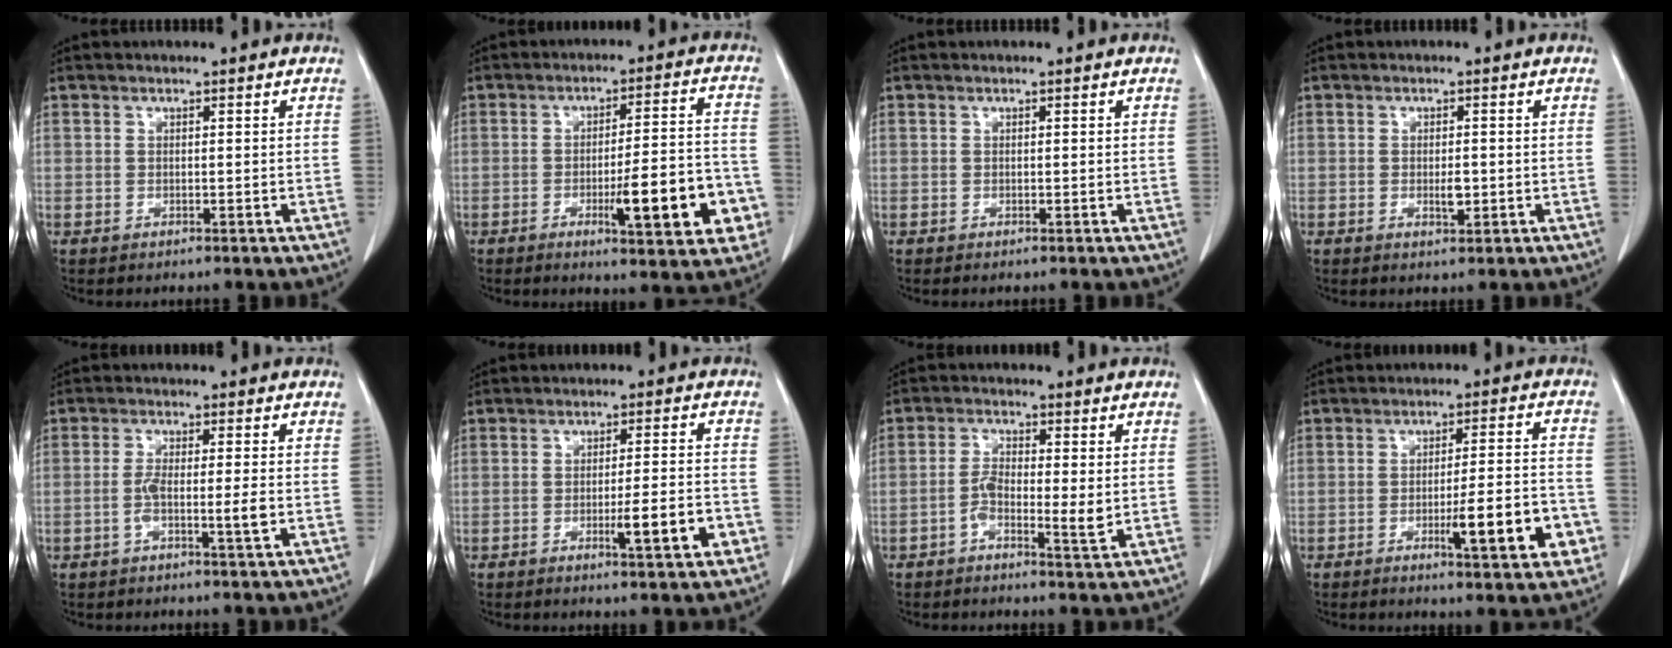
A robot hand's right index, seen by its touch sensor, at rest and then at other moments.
{"total": 13.1, "force": [-4.3, 2.5, 12.1], "torque": [-0.163, 0.008, -0.056]}
{"total": 0.0}
{"total": 2.1, "force": [-0.4, 0.8, 1.9], "torque": [-0.036, -0.001, -0.002]}
{"total": 4.2, "force": [-1.2, 0.0, 4.0], "torque": [-0.079, -0.003, -0.021]}
{"total": 6.6, "force": [-2.5, 0.5, 6.1], "torque": [-0.092, -0.003, -0.032]}
{"total": 5.1, "force": [-0.9, 1.3, 4.8], "torque": [-0.093, 0.000, -0.016]}
{"total": 10.5, "force": [-3.7, 1.4, 9.8], "torque": [-0.138, 0.003, -0.049]}